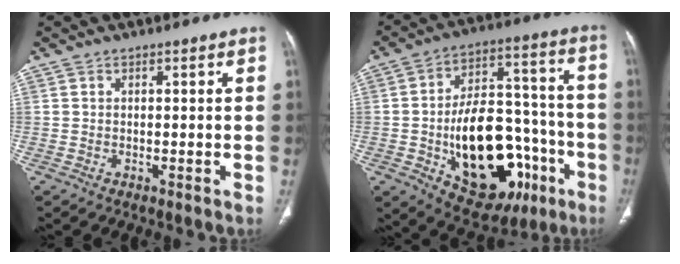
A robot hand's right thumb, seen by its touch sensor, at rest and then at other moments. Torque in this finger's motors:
{"motor_torque": [2.55, 2.12, 1.71, -0.94, 0.18]}